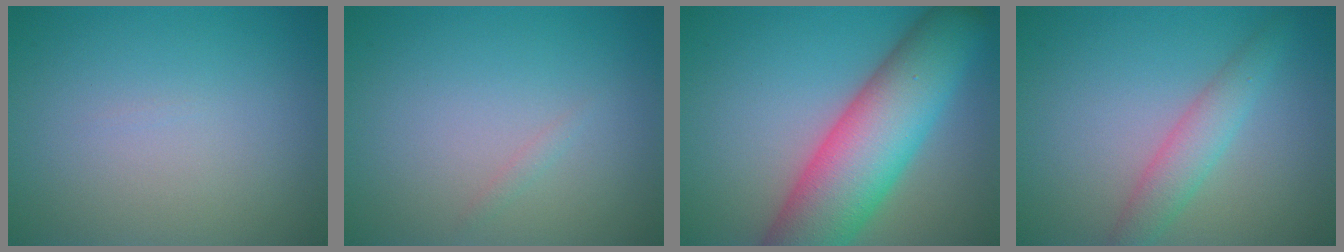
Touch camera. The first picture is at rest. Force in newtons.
{"total": 0.6, "press": 0.5, "slide": 0.1}
{"total": 11.4, "press": 11.4, "slide": 0.4}
{"total": 2.9, "press": 2.9, "slide": 0.1}